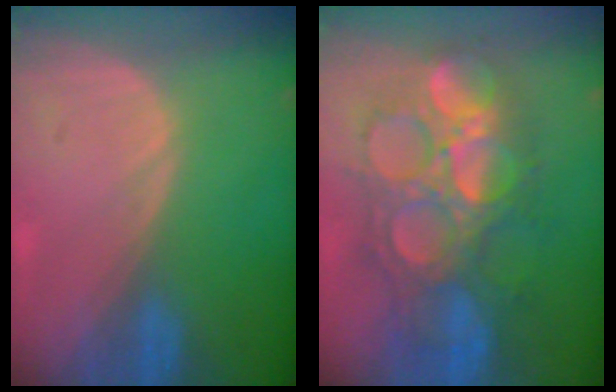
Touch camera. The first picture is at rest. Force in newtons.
{"total": 11.8, "press": 11.7, "slide": 1.3}